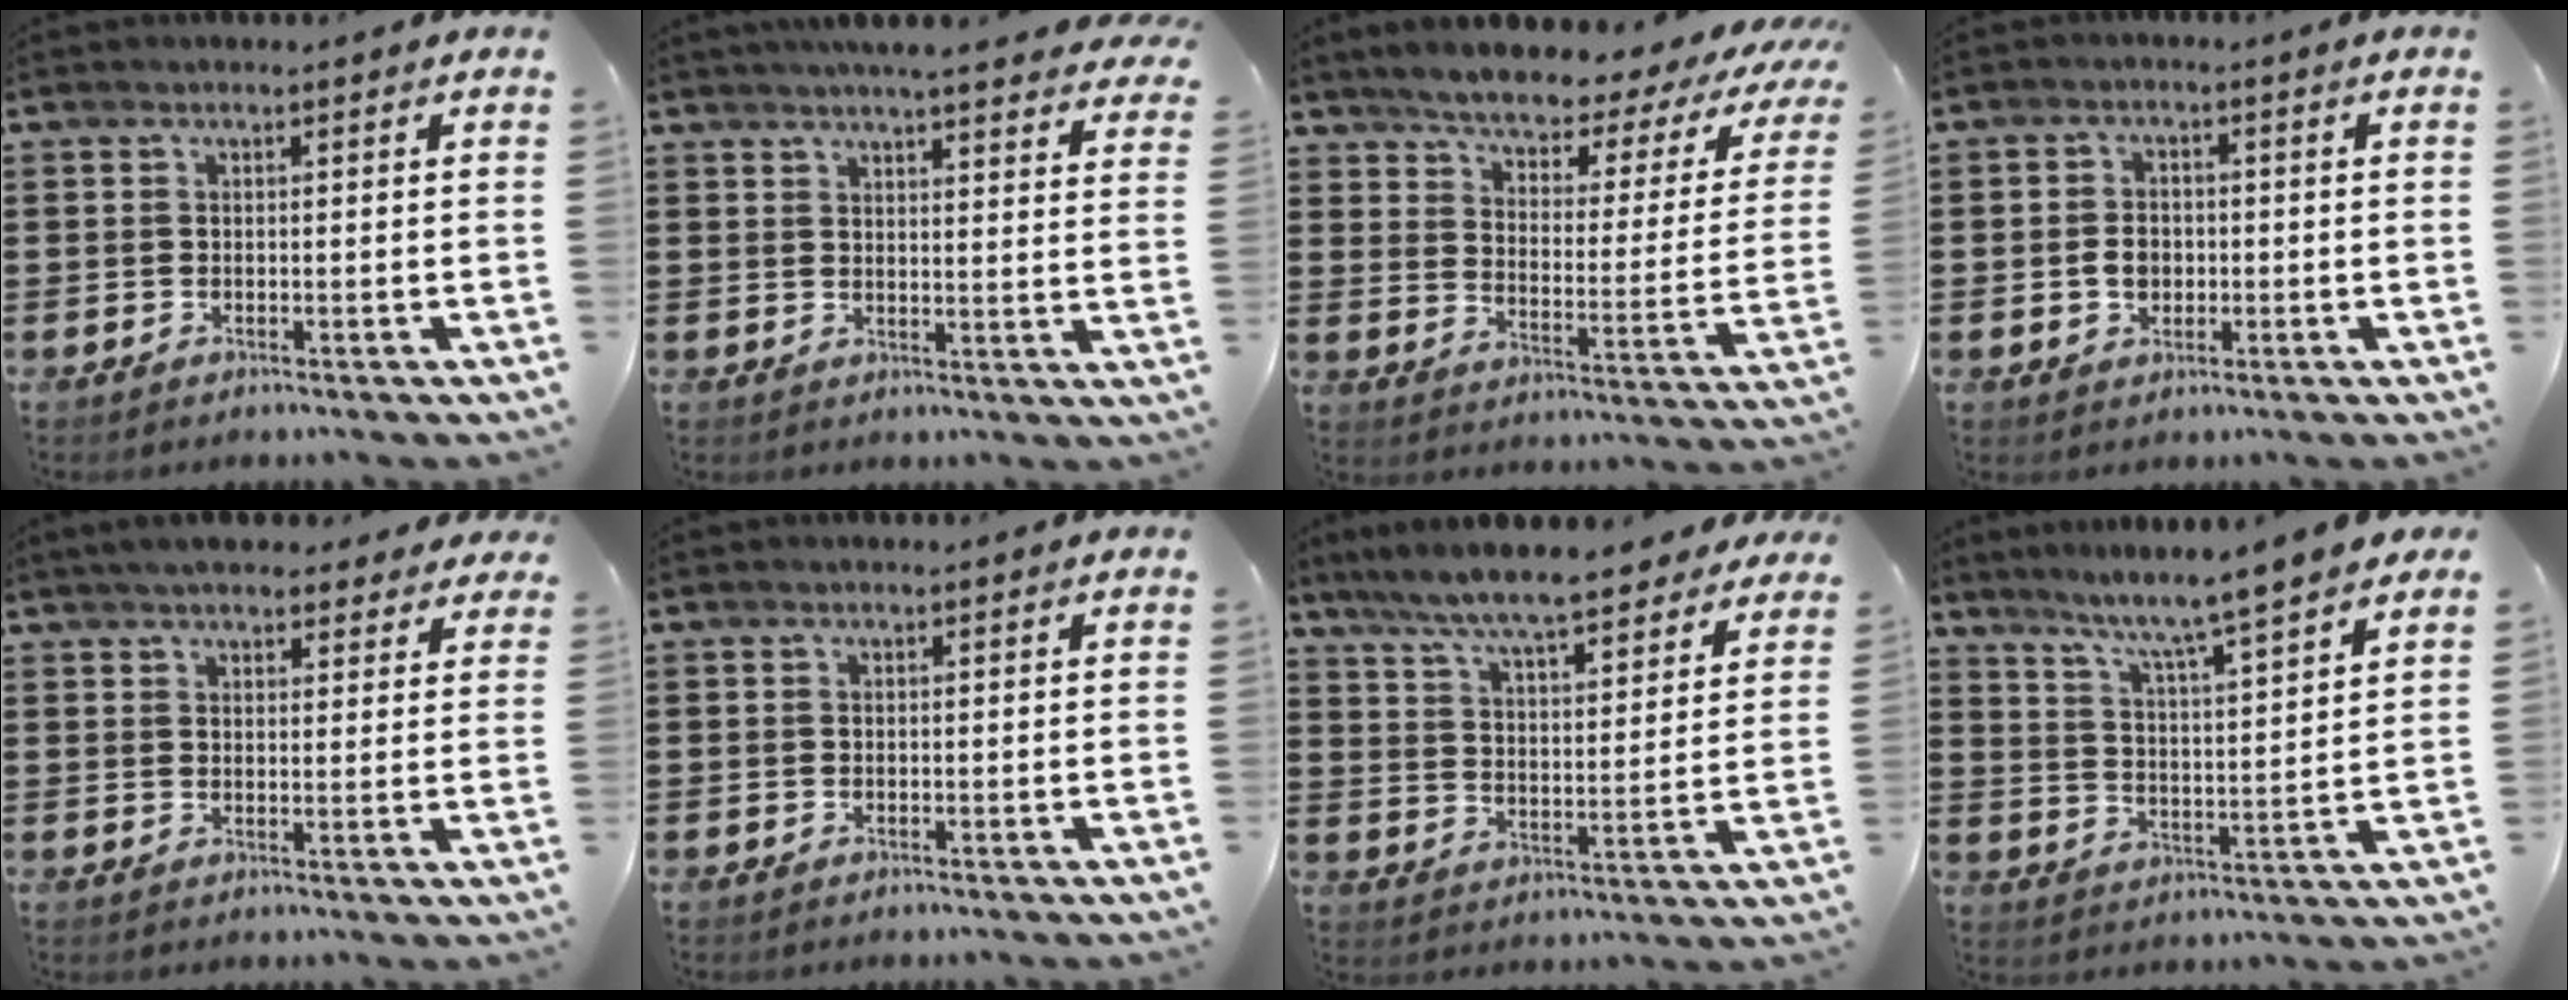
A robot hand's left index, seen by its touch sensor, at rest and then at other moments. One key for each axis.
{"total": 5.1, "fx": 4.8, "fy": -0.3, "fz": 1.7, "tx": -0.049, "ty": -0.018, "tz": 0.086}
{"total": 3.4, "fx": 3.2, "fy": 0.3, "fz": 1.1, "tx": -0.044, "ty": -0.031, "tz": 0.041}
{"total": 3.3, "fx": -0.6, "fy": 2.6, "fz": 2.1, "tx": -0.037, "ty": 0.002, "tz": -0.014}
{"total": 4.5, "fx": 4.2, "fy": 1.0, "fz": 1.4, "tx": -0.039, "ty": -0.002, "tz": 0.076}
{"total": 0.0}
{"total": 7.8, "fx": 7.3, "fy": 0.3, "fz": 2.9, "tx": -0.088, "ty": -0.041, "tz": 0.126}
{"total": 5.2, "fx": 4.6, "fy": -1.1, "fz": 2.1, "tx": -0.063, "ty": -0.040, "tz": 0.068}